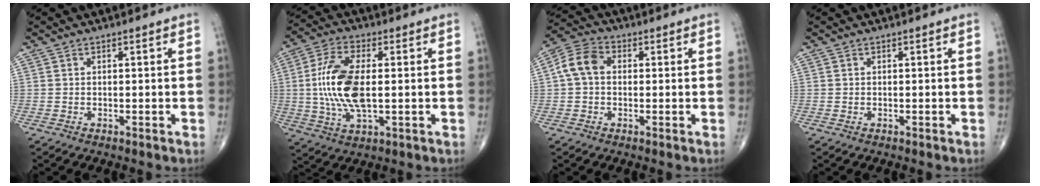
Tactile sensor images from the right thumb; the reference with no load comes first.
{"total": 13.4, "force": [0.3, 6.0, 12.0], "torque": [-0.255, 0.001, 0.006]}
{"total": 6.8, "force": [0.6, 4.9, 4.6], "torque": [-0.088, 0.023, 0.002]}
{"total": 0.0}